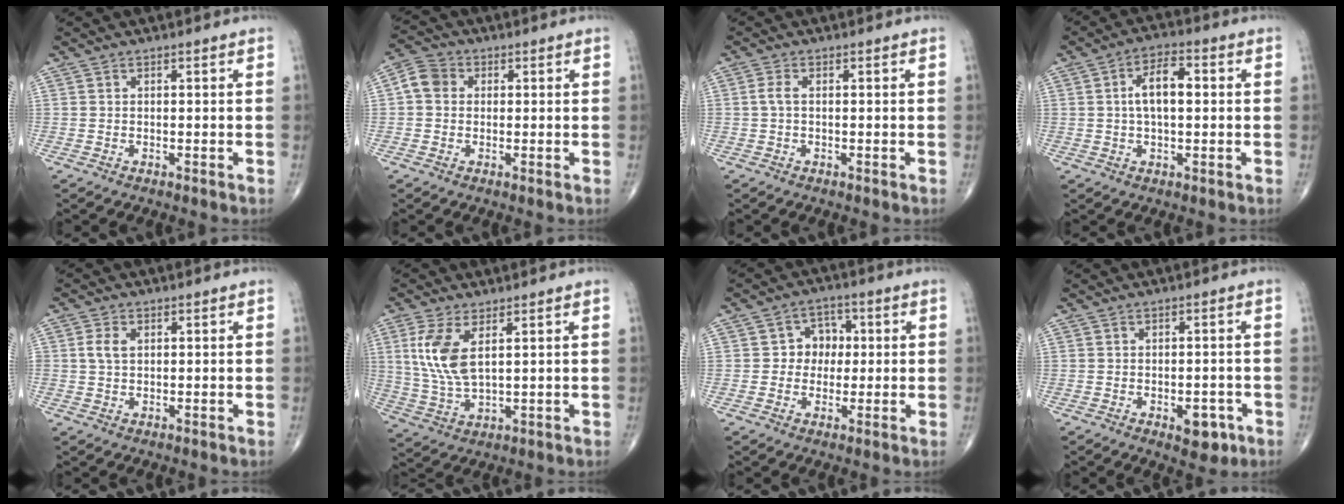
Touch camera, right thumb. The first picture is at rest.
{"total": 4.7, "force": [0.4, 4.0, 2.4], "torque": [-0.036, 0.013, -0.002]}
{"total": 1.9, "force": [0.1, 0.9, 1.7], "torque": [-0.039, 0.000, 0.000]}
{"total": 7.4, "force": [0.9, 3.5, 6.4], "torque": [-0.106, 0.015, 0.009]}
{"total": 3.1, "force": [0.7, 2.1, 2.2], "torque": [-0.045, 0.004, 0.015]}
{"total": 9.4, "force": [2.9, 4.0, 8.0], "torque": [-0.175, -0.011, 0.068]}
{"total": 5.9, "force": [0.4, 5.2, 2.7], "torque": [0.000, 0.011, -0.002]}
{"total": 5.0, "force": [-2.1, 2.7, 3.6], "torque": [-0.029, 0.008, -0.021]}